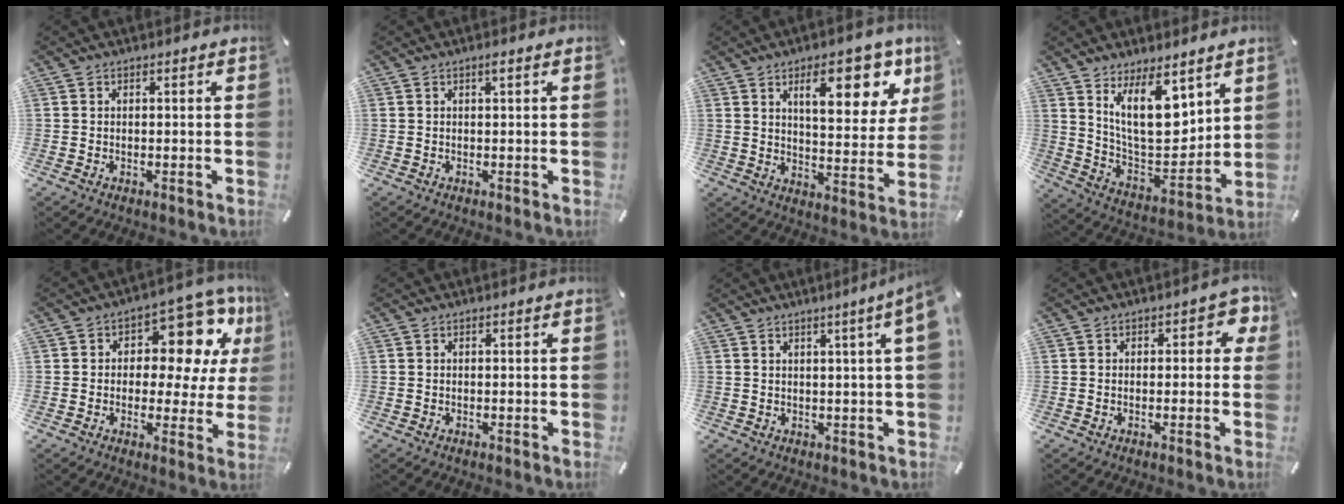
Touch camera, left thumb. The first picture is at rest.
{"total": 1.2, "force": [0.5, 0.1, 1.1], "torque": [-0.021, 0.000, 0.008]}
{"total": 17.9, "force": [9.2, 7.6, 13.4], "torque": [-0.178, -0.036, 0.142]}
{"total": 16.9, "force": [9.4, 7.8, 11.6], "torque": [-0.213, -0.061, 0.168]}
{"total": 14.7, "force": [7.1, 8.3, 9.9], "torque": [-0.130, -0.051, 0.121]}
{"total": 0.0}
{"total": 5.8, "force": [2.8, -0.5, 5.0], "torque": [-0.090, -0.011, 0.046]}
{"total": 4.3, "force": [1.0, 2.5, 3.4], "torque": [-0.037, 0.000, 0.009]}